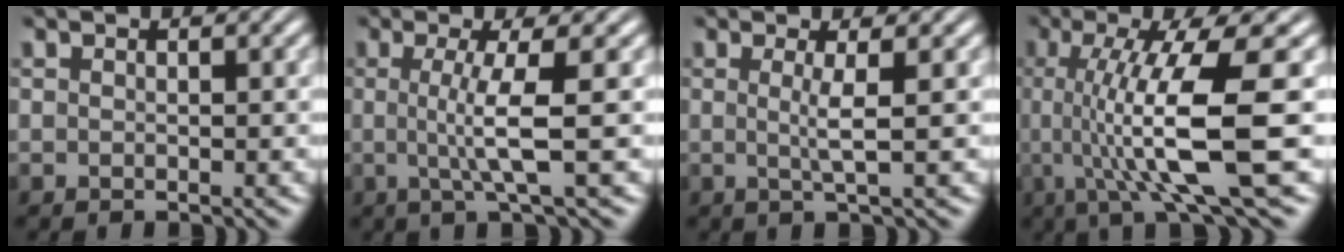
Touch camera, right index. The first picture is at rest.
{"total": 3.7, "force": [0.0, -0.5, 3.7], "torque": [-0.073, -0.007, 0.003]}
{"total": 2.0, "force": [0.2, -0.5, 1.9], "torque": [-0.041, -0.013, 0.008]}
{"total": 9.4, "force": [0.2, 1.8, 9.2], "torque": [-0.156, -0.008, 0.007]}